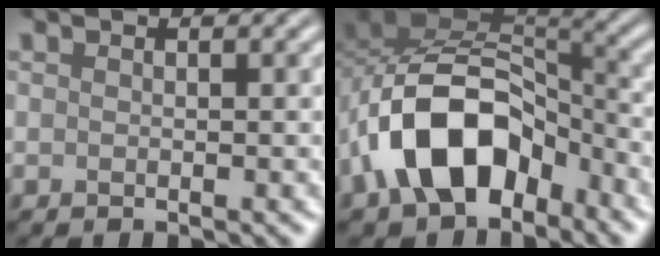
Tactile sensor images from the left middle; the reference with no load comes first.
{"total": 10.4, "force": [-4.6, 6.3, 6.9], "torque": [-0.115, 0.016, -0.090]}